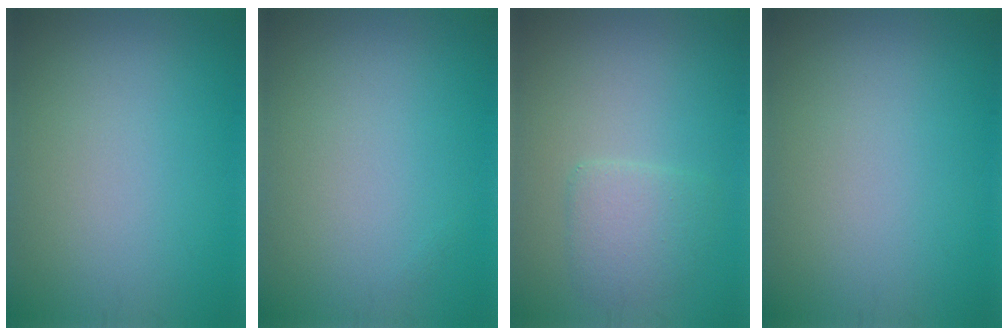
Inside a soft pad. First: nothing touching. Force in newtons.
{"total": 0.0}
{"total": 2.5, "press": 2.5, "slide": 0.2}
{"total": 0.0}